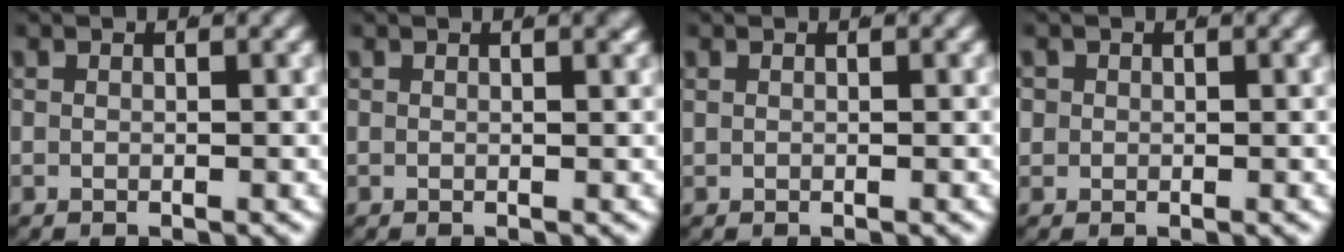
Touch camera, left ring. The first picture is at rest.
{"total": 0.8, "force": [0.5, -0.1, 0.6], "torque": [-0.002, 0.005, 0.006]}
{"total": 0.0}
{"total": 1.4, "force": [0.1, 1.3, 0.4], "torque": [-0.017, -0.009, 0.007]}